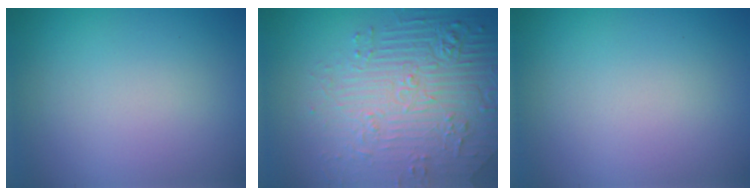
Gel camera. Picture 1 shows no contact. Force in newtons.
{"total": 6.3, "press": 5.3, "slide": 3.5}
{"total": 0.0}